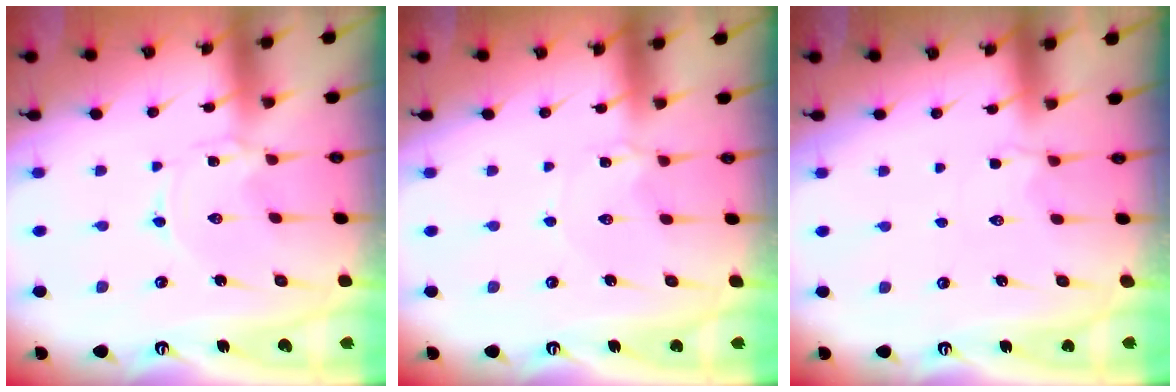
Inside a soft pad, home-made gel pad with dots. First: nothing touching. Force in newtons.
{"total": 2.2, "press": 2.2, "slide": 0.1}
{"total": 1.9, "press": 1.5, "slide": 1.1}